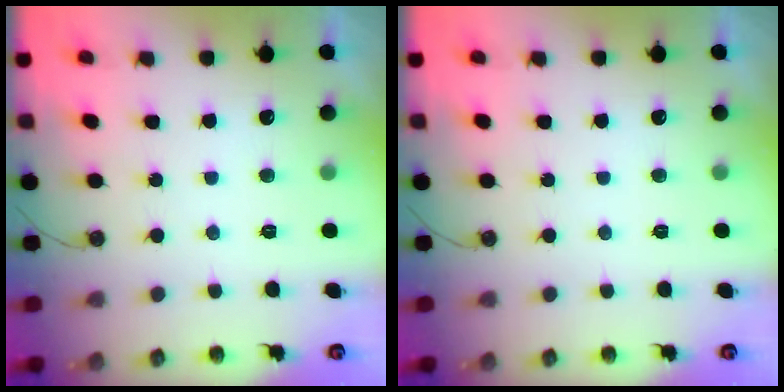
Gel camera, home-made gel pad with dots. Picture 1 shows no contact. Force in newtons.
{"total": 0.0}